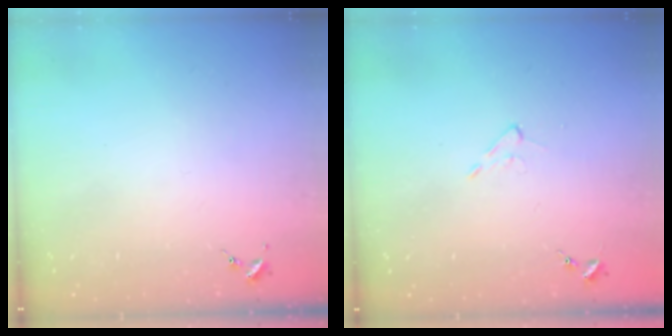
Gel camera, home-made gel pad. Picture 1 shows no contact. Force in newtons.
{"total": 4.3, "press": 4.3, "slide": 0.7}